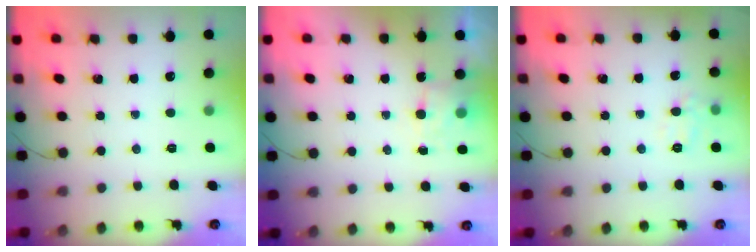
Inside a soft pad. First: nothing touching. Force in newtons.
{"total": 6.1, "press": 5.9, "slide": 1.4}
{"total": 7.7, "press": 7.6, "slide": 1.1}